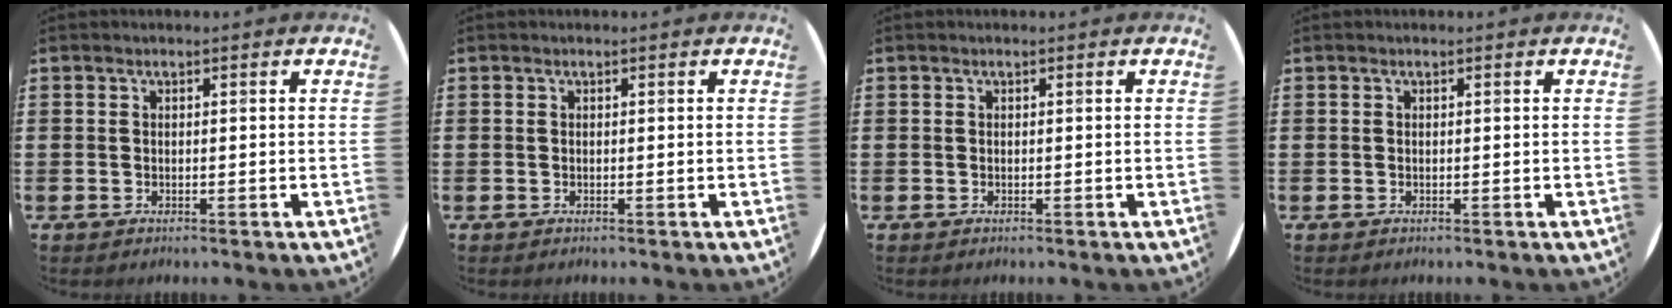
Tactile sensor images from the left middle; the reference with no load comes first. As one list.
[{"total": 0.0}, {"total": 0.0}, {"total": 0.0}]